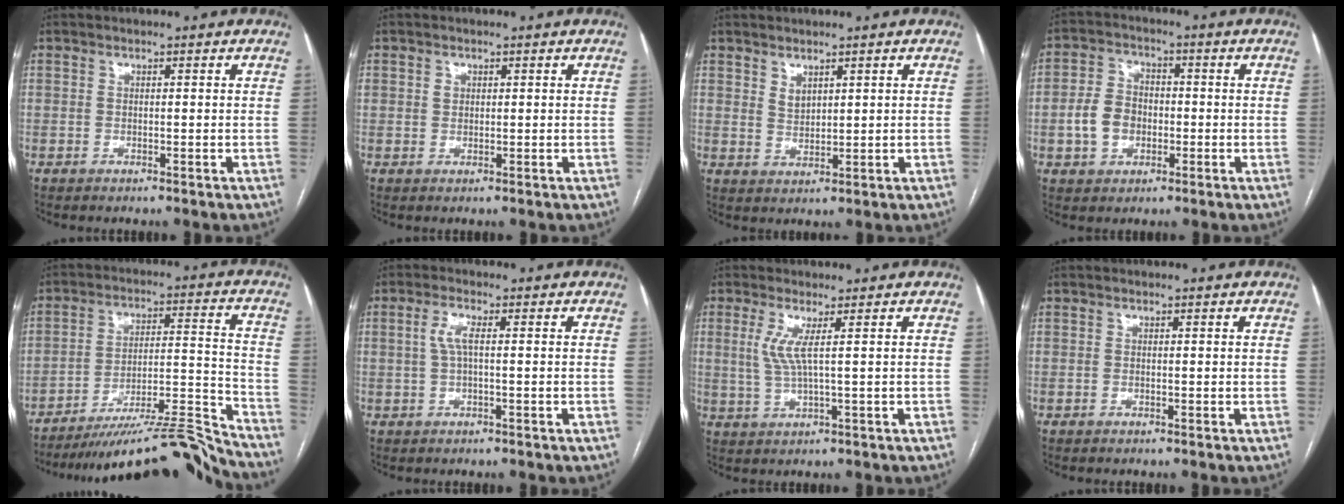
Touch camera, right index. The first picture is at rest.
{"total": 1.2, "force": [0.4, 1.1, 0.5], "torque": [-0.006, 0.003, 0.008]}
{"total": 2.3, "force": [1.6, 1.2, 1.1], "torque": [-0.018, -0.005, 0.040]}
{"total": 6.8, "force": [-1.3, 5.2, 4.2], "torque": [-0.093, 0.020, -0.021]}
{"total": 17.3, "force": [-16.3, -0.9, 5.9], "torque": [-0.075, 0.025, -0.255]}
{"total": 2.8, "force": [0.3, 0.6, 2.7], "torque": [-0.061, 0.007, 0.009]}
{"total": 3.8, "force": [1.1, -0.3, 3.6], "torque": [-0.084, 0.003, 0.029]}
{"total": 0.0}